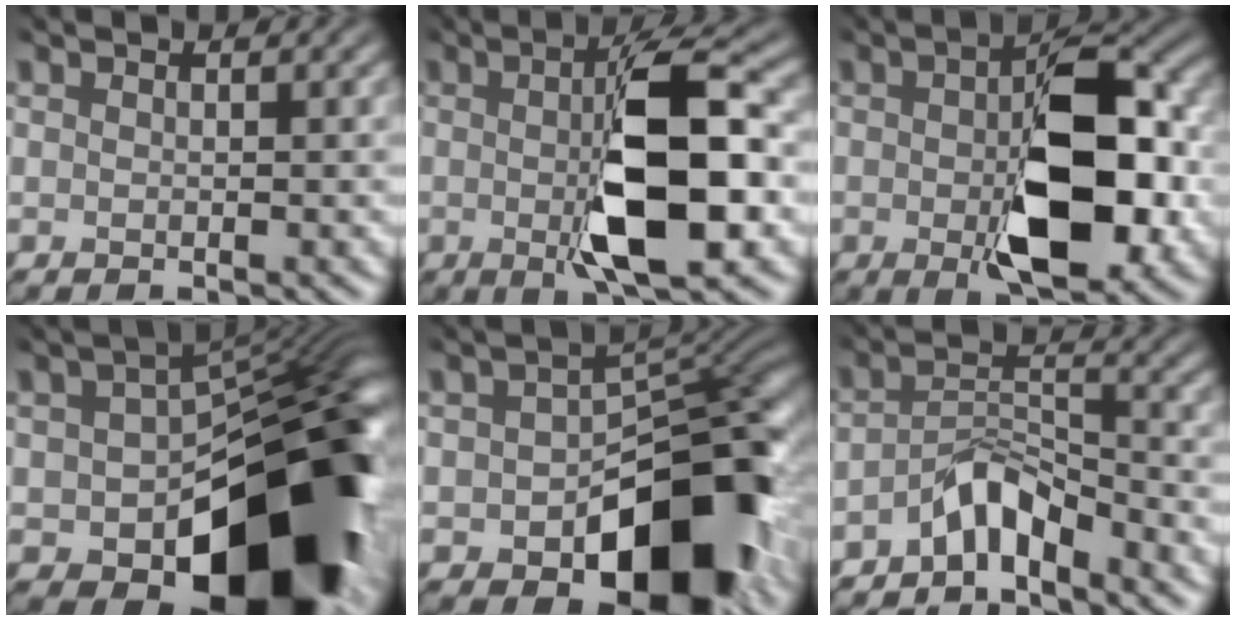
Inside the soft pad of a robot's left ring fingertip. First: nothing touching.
{"total": 9.6, "force": [-0.9, 2.8, 9.1], "torque": [-0.136, 0.003, -0.015]}
{"total": 10.7, "force": [-1.6, 5.1, 9.3], "torque": [-0.140, -0.006, -0.018]}
{"total": 17.6, "force": [-5.8, 10.3, 13.1], "torque": [-0.146, -0.025, -0.076]}
{"total": 13.6, "force": [-5.1, 8.1, 9.7], "torque": [-0.113, -0.014, -0.068]}
{"total": 3.7, "force": [-3.5, 0.8, 1.1], "torque": [-0.019, 0.014, -0.063]}